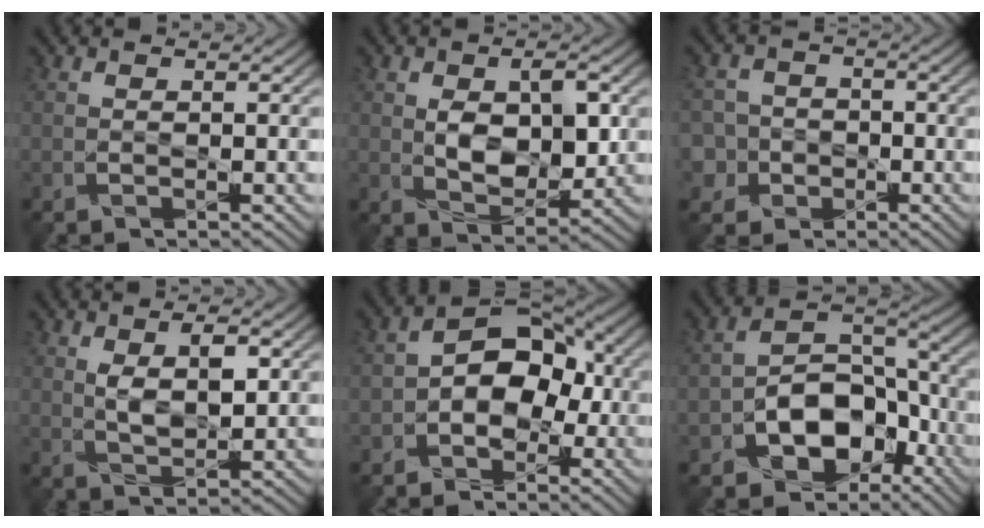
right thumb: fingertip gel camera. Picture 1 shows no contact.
{"total": 7.2, "force": [0.8, 4.2, 5.7], "torque": [-0.101, -0.009, 0.019]}
{"total": 6.4, "force": [-1.9, 6.0, 1.4], "torque": [-0.048, 0.004, -0.061]}
{"total": 4.7, "force": [1.3, 2.3, 3.9], "torque": [-0.079, -0.005, 0.027]}
{"total": 7.9, "force": [-1.5, 5.6, 5.3], "torque": [-0.074, 0.006, -0.040]}
{"total": 10.7, "force": [-4.9, 7.0, 6.5], "torque": [-0.114, -0.010, -0.096]}